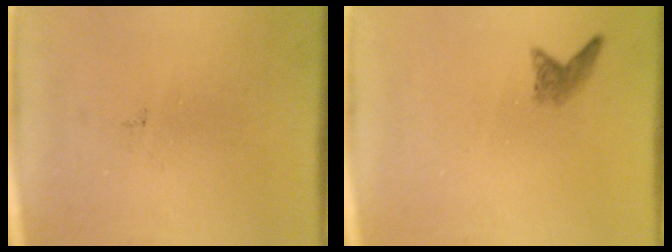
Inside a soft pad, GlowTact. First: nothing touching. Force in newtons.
{"total": 1.5}